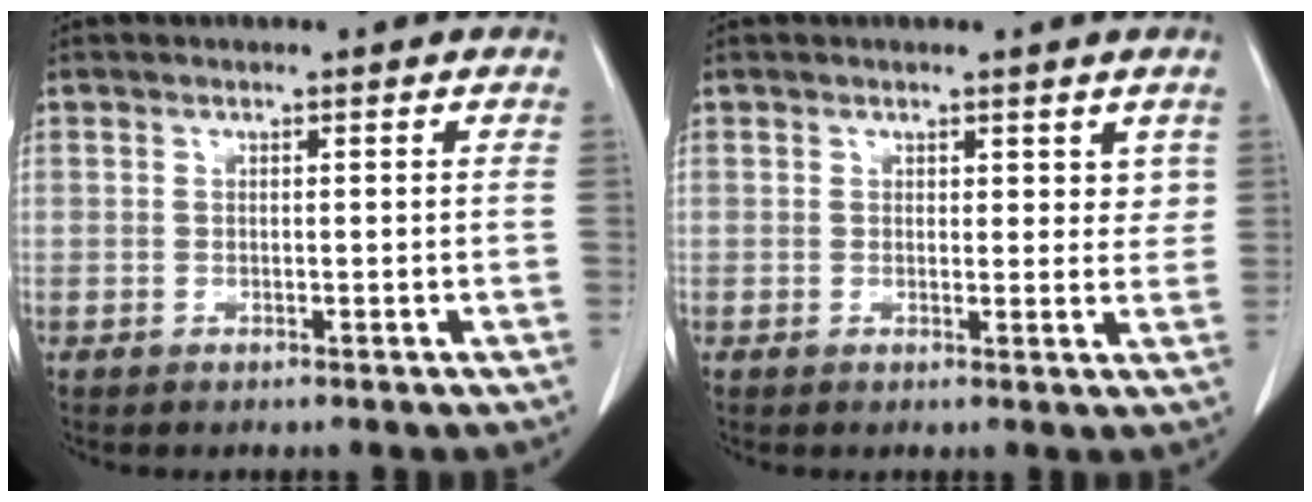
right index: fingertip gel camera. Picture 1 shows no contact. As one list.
[{"total": 2.5, "force": [1.5, 1.5, 1.3], "torque": [-0.001, -0.008, 0.019]}]